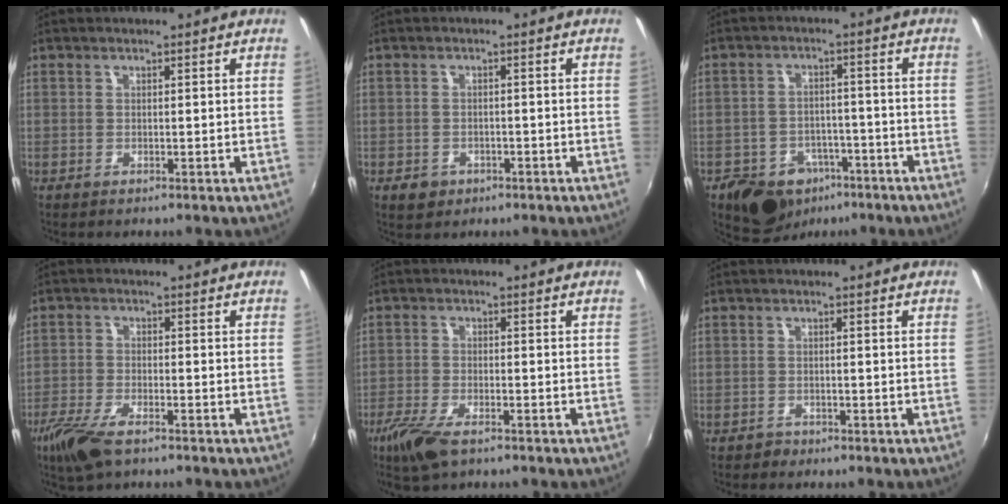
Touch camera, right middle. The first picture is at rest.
{"total": 3.5, "force": [-1.8, 2.7, 1.4], "torque": [-0.035, 0.000, -0.022]}
{"total": 10.6, "force": [-6.8, 7.2, 3.7], "torque": [-0.084, 0.022, -0.087]}
{"total": 8.3, "force": [-5.7, 2.6, 5.4], "torque": [-0.136, -0.022, -0.113]}
{"total": 7.9, "force": [-5.4, 2.6, 5.1], "torque": [-0.131, -0.023, -0.105]}
{"total": 1.3, "force": [-1.1, 0.8, 0.0], "torque": [-0.002, 0.003, -0.017]}